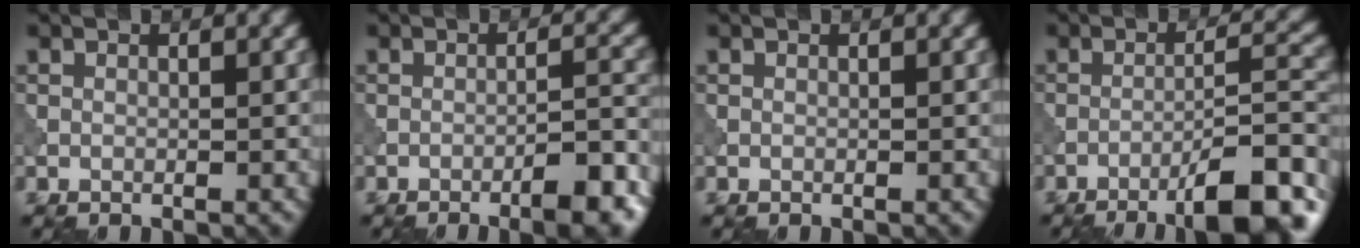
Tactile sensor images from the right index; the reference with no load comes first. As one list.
[{"total": 5.2, "force": [-3.2, 1.1, 4.0], "torque": [-0.051, 0.010, -0.048]}, {"total": 0.0}, {"total": 9.8, "force": [-6.6, 2.0, 6.9], "torque": [-0.090, 0.018, -0.099]}]